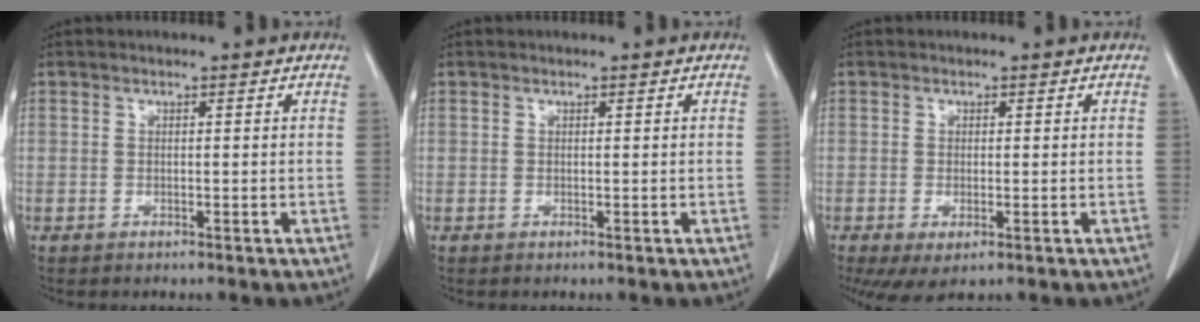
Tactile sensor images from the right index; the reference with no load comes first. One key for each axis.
{"total": 0.0}
{"total": 3.8, "fx": -1.6, "fy": 1.5, "fz": 3.1, "tx": -0.051, "ty": -0.011, "tz": -0.017}